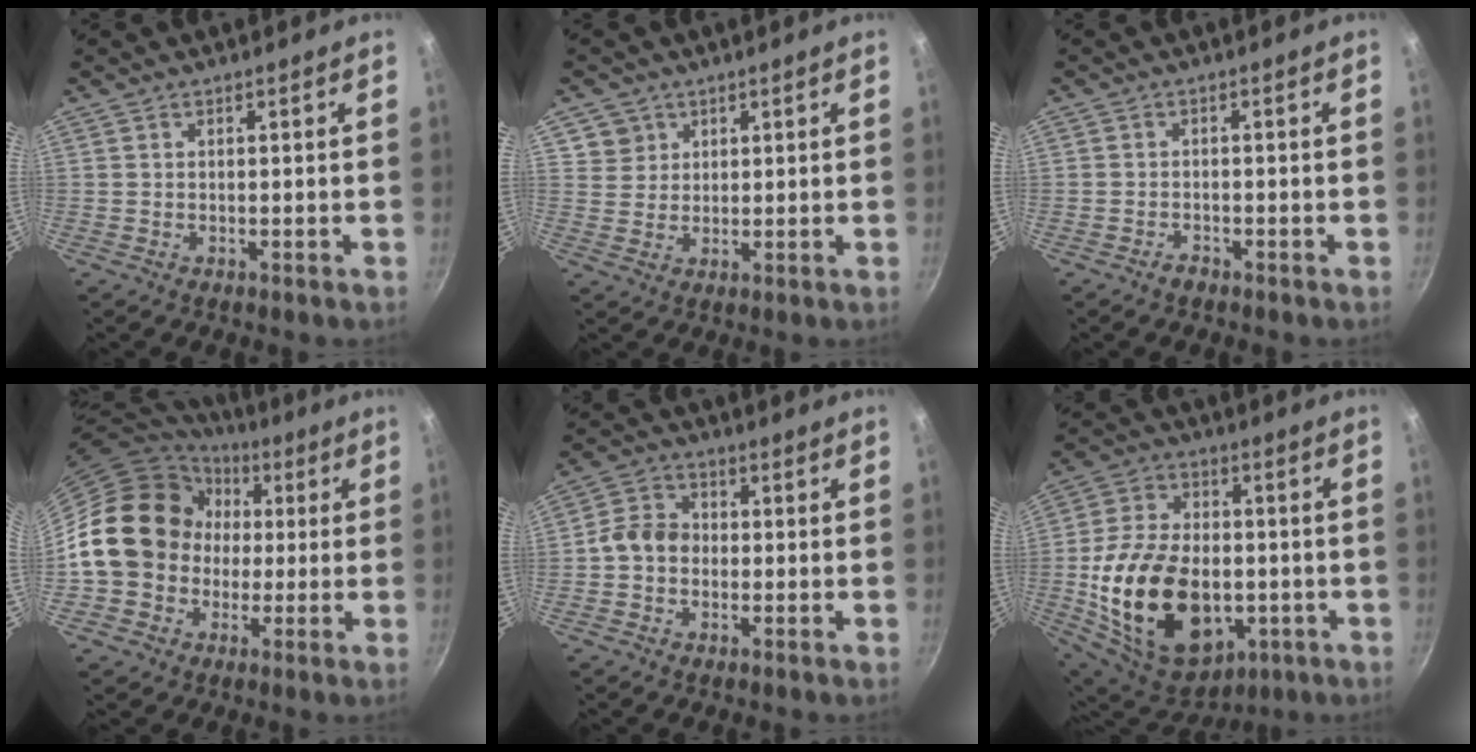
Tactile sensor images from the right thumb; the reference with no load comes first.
{"total": 4.4, "force": [2.1, 3.8, 0.2], "torque": [0.030, 0.006, 0.038]}
{"total": 1.5, "force": [-1.3, 0.7, 0.4], "torque": [-0.006, 0.017, -0.022]}
{"total": 17.9, "force": [0.2, 15.7, 8.6], "torque": [-0.125, 0.040, 0.004]}
{"total": 6.5, "force": [-0.8, 5.4, 3.6], "torque": [-0.041, 0.021, -0.029]}
{"total": 25.9, "force": [-4.4, 16.9, 19.1], "torque": [-0.329, 0.018, -0.056]}